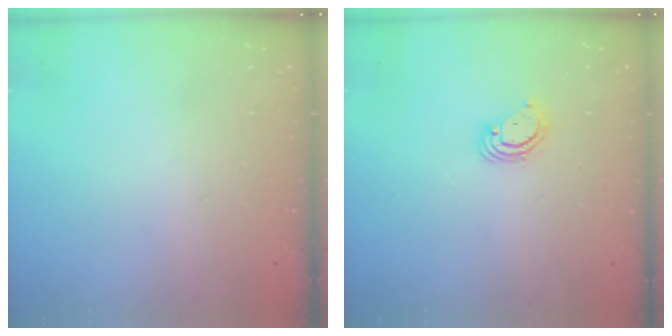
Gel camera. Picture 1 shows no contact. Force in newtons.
{"total": 3.7, "press": 3.7, "slide": 0.3}